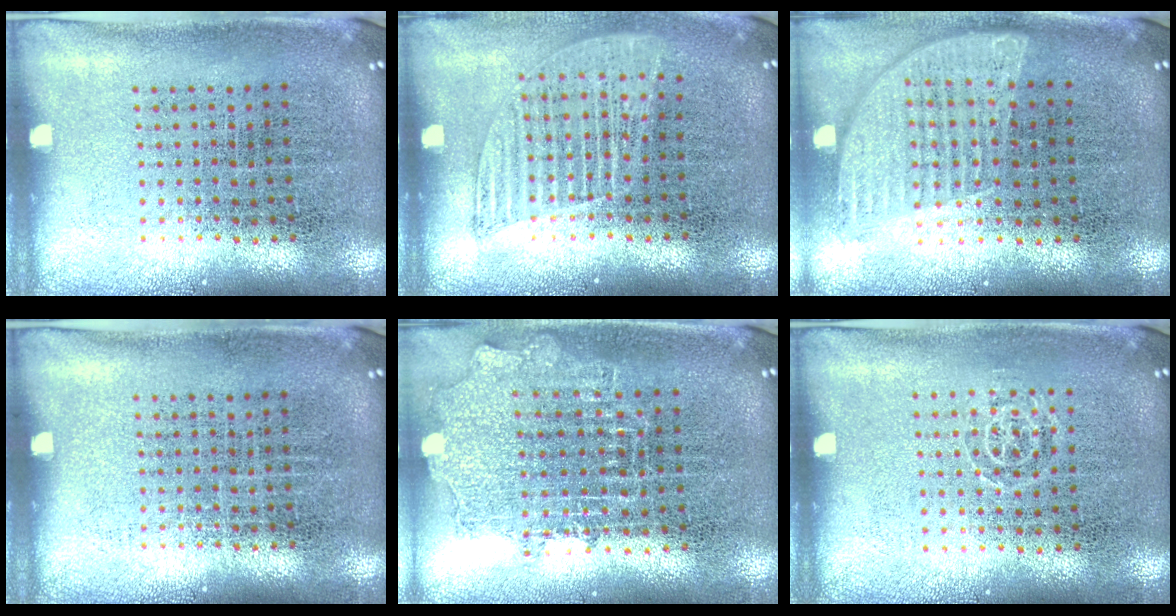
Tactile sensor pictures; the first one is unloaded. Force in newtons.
{"total": 1.2, "press": 1.1, "slide": 0.5}
{"total": 0.9, "press": 0.9, "slide": 0.0}
{"total": 0.0}
{"total": 1.2, "press": 1.2, "slide": 0.3}
{"total": 0.6, "press": 0.4, "slide": 0.4}